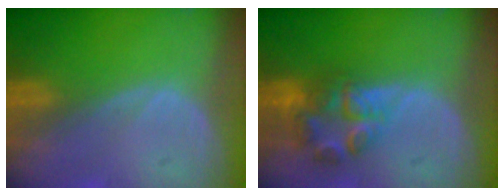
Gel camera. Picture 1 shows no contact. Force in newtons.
{"total": 6.9, "press": 6.0, "slide": 3.4}